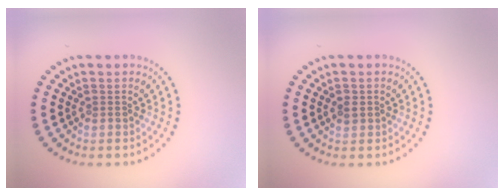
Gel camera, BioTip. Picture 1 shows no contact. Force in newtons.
{"total": 1.0, "press": 1.0, "slide": 0.1}